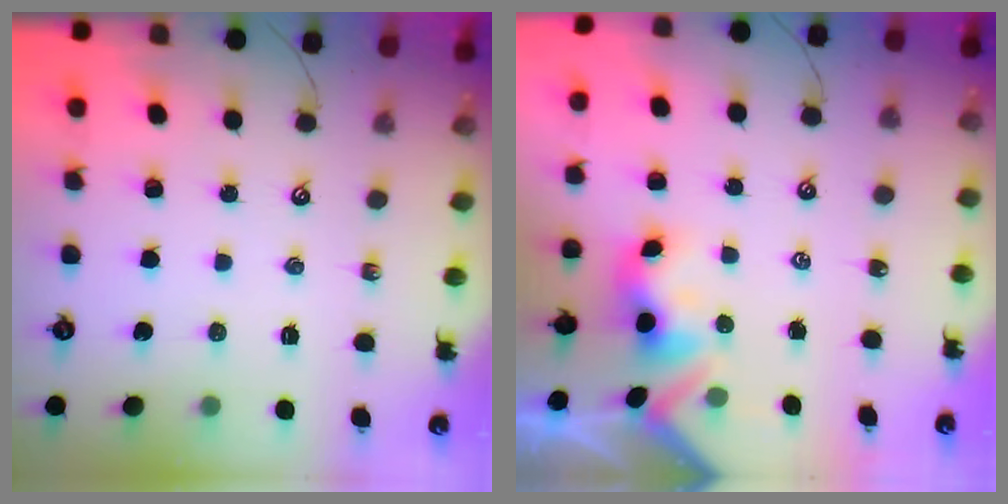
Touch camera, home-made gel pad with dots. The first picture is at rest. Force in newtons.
{"total": 3.3, "press": 3.3, "slide": 0.4}